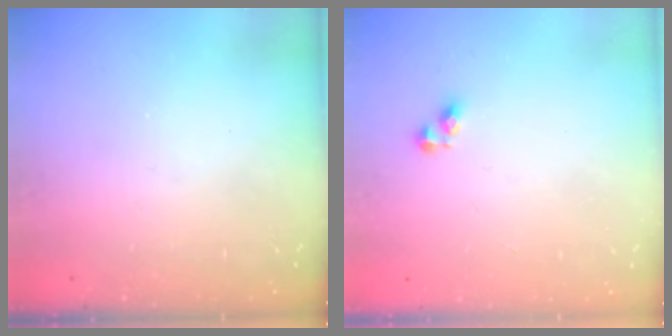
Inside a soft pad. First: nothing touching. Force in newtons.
{"total": 3.8, "press": 3.8, "slide": 0.7}